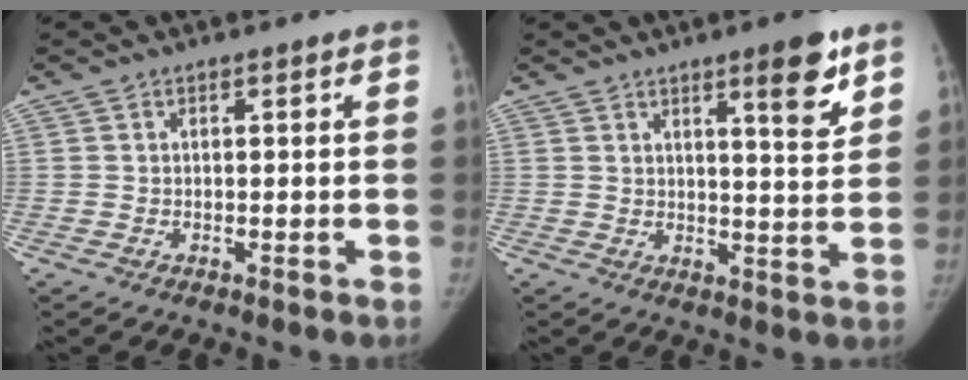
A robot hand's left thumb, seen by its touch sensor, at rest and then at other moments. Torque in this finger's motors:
{"motor_torque": [0.41, -0.44, 0.71, -0.77, 0.21]}